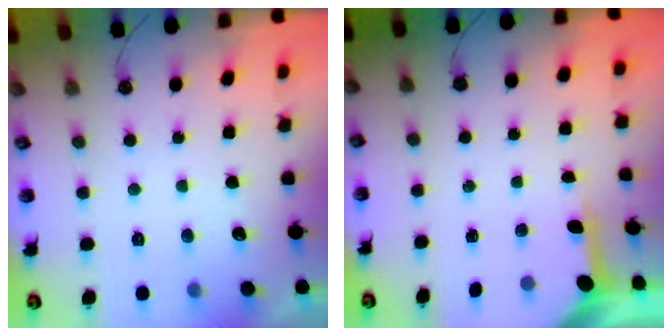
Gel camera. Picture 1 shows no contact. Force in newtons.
{"total": 3.3, "press": 3.3, "slide": 0.4}